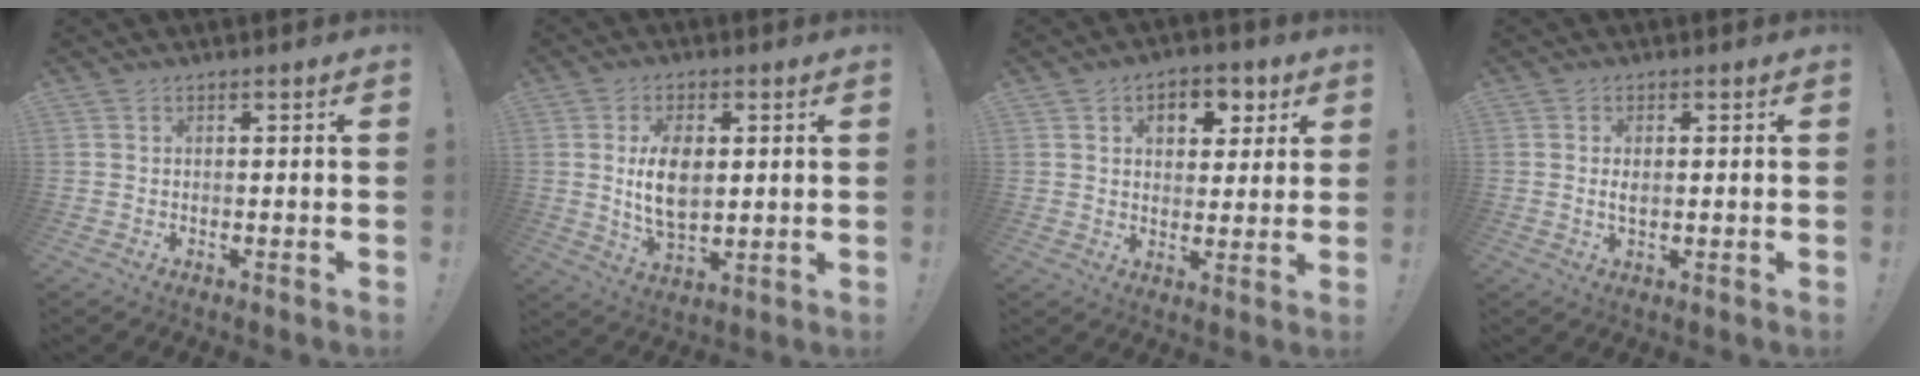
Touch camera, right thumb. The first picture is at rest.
{"total": 10.7, "force": [1.4, 6.3, 8.5], "torque": [-0.150, -0.010, 0.021]}
{"total": 8.1, "force": [3.5, 5.8, 4.3], "torque": [-0.037, -0.019, 0.058]}
{"total": 2.1, "force": [0.2, 1.1, 1.8], "torque": [-0.024, -0.001, 0.001]}